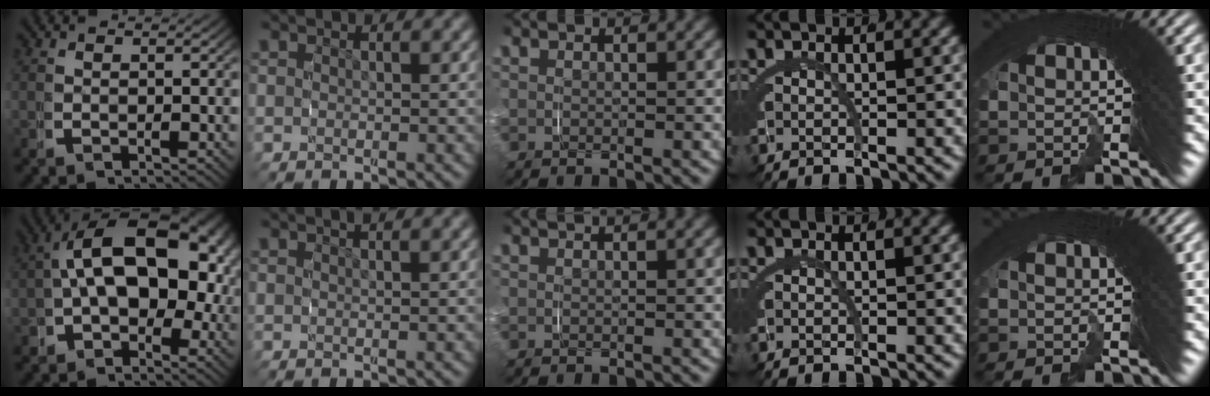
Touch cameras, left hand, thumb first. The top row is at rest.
{"thumb": {"total": 14.2, "force": [1.2, 9.3, 10.6], "torque": [-0.142, -0.015, 0.014]}, "index": {"total": 1.4, "force": [1.2, 0.0, 0.8], "torque": [-0.007, 0.005, 0.017]}, "middle": {"total": 0.8, "force": [0.7, -0.3, 0.3], "torque": [0.001, 0.007, 0.008]}}